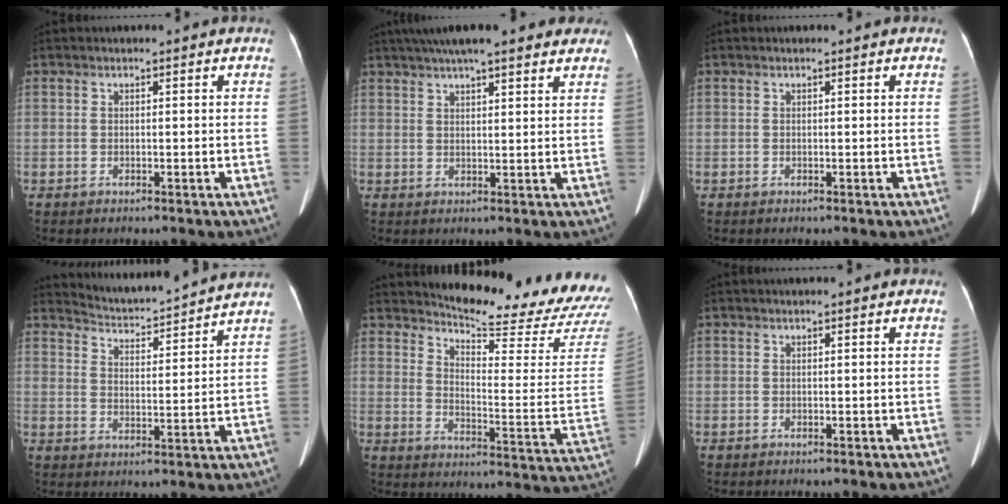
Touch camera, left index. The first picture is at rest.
{"total": 15.7, "force": [12.7, 3.1, 8.8], "torque": [-0.139, 0.048, 0.166]}
{"total": 0.0}
{"total": 10.6, "force": [10.5, -0.5, 1.7], "torque": [-0.042, 0.007, 0.152]}
{"total": 21.0, "force": [20.4, 0.9, 4.8], "torque": [-0.080, -0.140, 0.238]}
{"total": 0.6, "force": [0.5, -0.1, 0.3], "torque": [-0.007, 0.013, 0.010]}